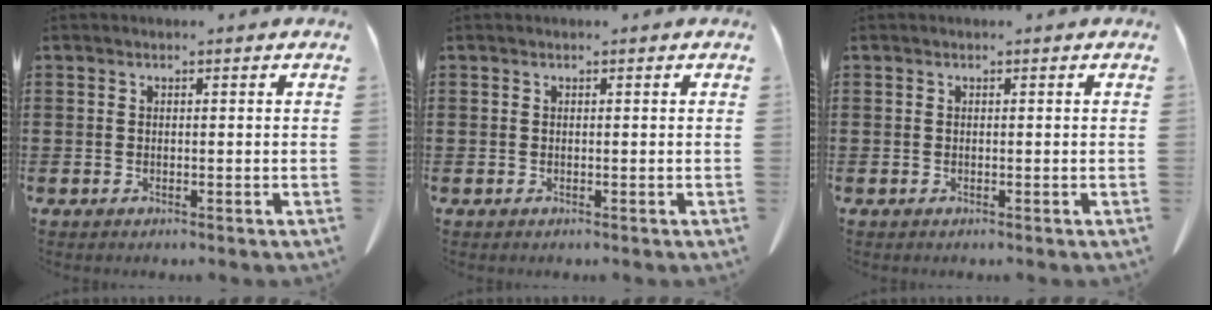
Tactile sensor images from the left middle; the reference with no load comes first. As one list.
[{"total": 0.0}, {"total": 0.0}]